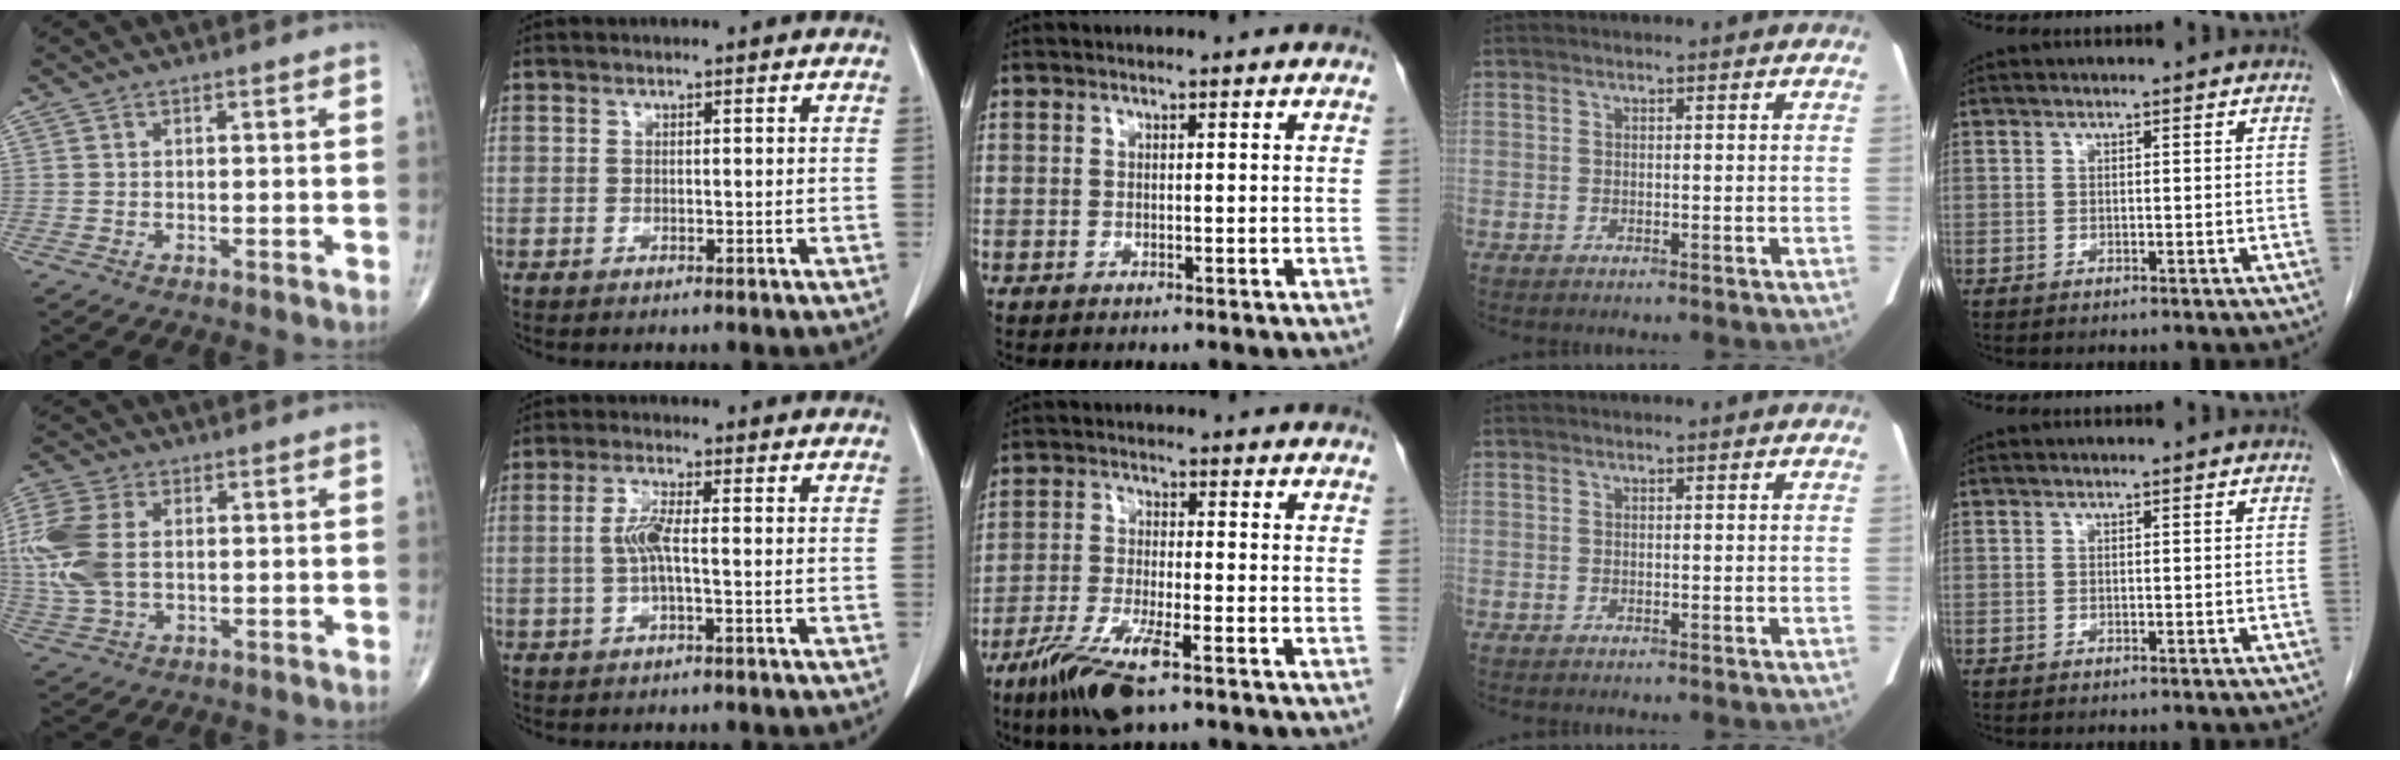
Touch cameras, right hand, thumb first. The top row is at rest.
{"thumb": {"total": 12.6, "force": [1.1, 7.9, 9.7], "torque": [-0.248, 0.008, 0.025]}, "index": {"total": 3.8, "force": [-0.2, 0.5, 3.8], "torque": [-0.082, 0.003, -0.004]}, "middle": {"total": 8.8, "force": [-5.5, 1.4, 6.8], "torque": [-0.139, -0.020, -0.098]}}